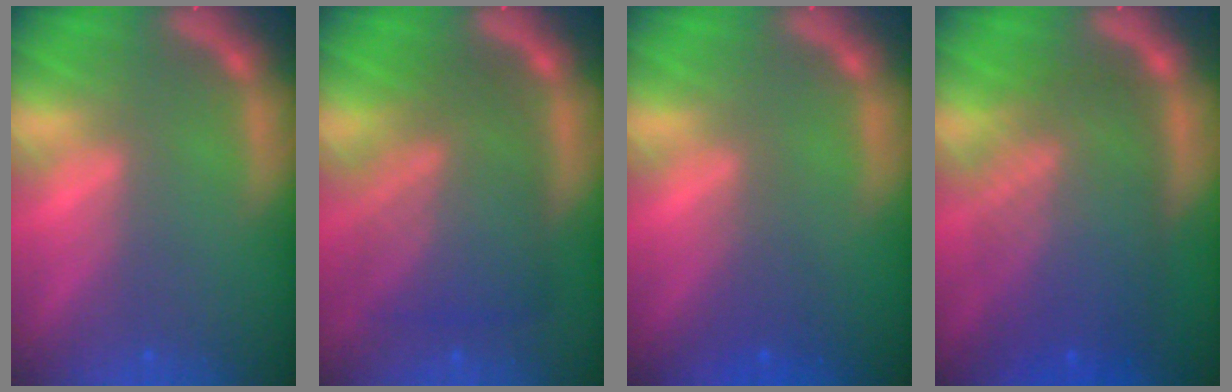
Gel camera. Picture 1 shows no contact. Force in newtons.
{"total": 8.6}
{"total": 2.0}
{"total": 10.0}